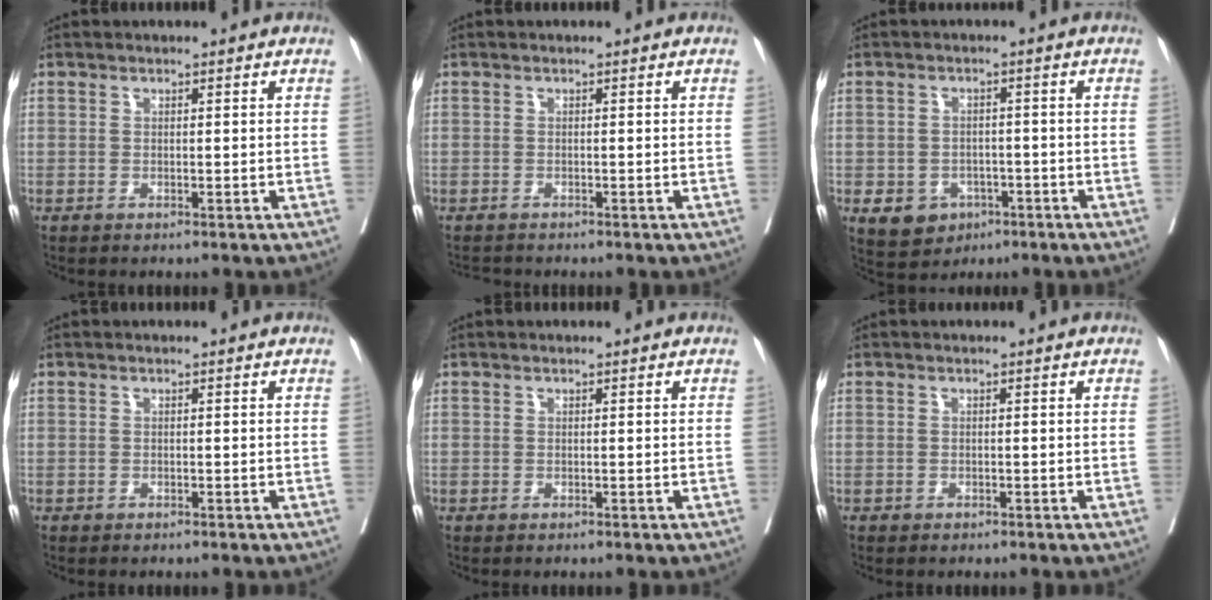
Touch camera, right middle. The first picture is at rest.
{"total": 1.0, "force": [-1.0, 0.1, -0.2], "torque": [-0.003, -0.006, -0.016]}
{"total": 5.7, "force": [-2.5, 4.8, 1.9], "torque": [-0.032, 0.003, -0.027]}
{"total": 0.0}
{"total": 0.0}
{"total": 0.0}